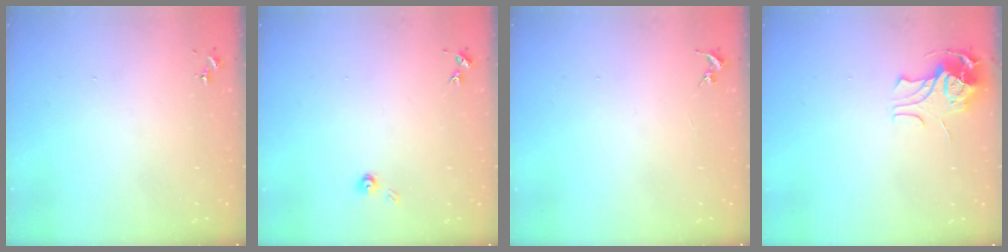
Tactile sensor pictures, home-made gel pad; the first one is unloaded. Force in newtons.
{"total": 3.9, "press": 3.9, "slide": 0.5}
{"total": 0.0}
{"total": 9.9, "press": 9.9, "slide": 1.2}